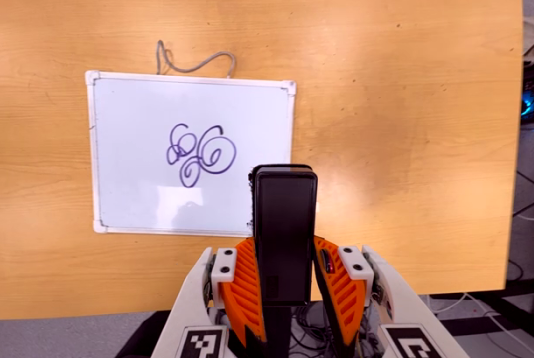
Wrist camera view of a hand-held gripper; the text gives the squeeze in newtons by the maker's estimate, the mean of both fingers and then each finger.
{"total": 4.2, "left": 2.8, "right": 5.6}